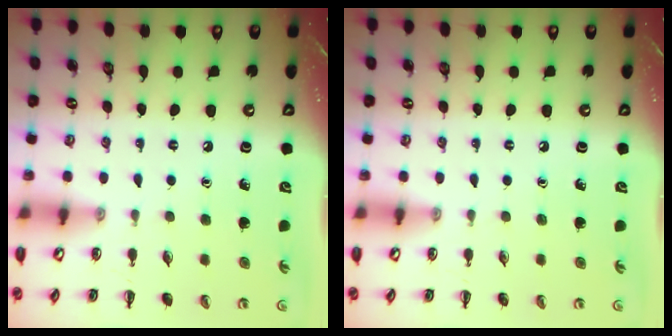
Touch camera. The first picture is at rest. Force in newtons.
{"total": 0.0}